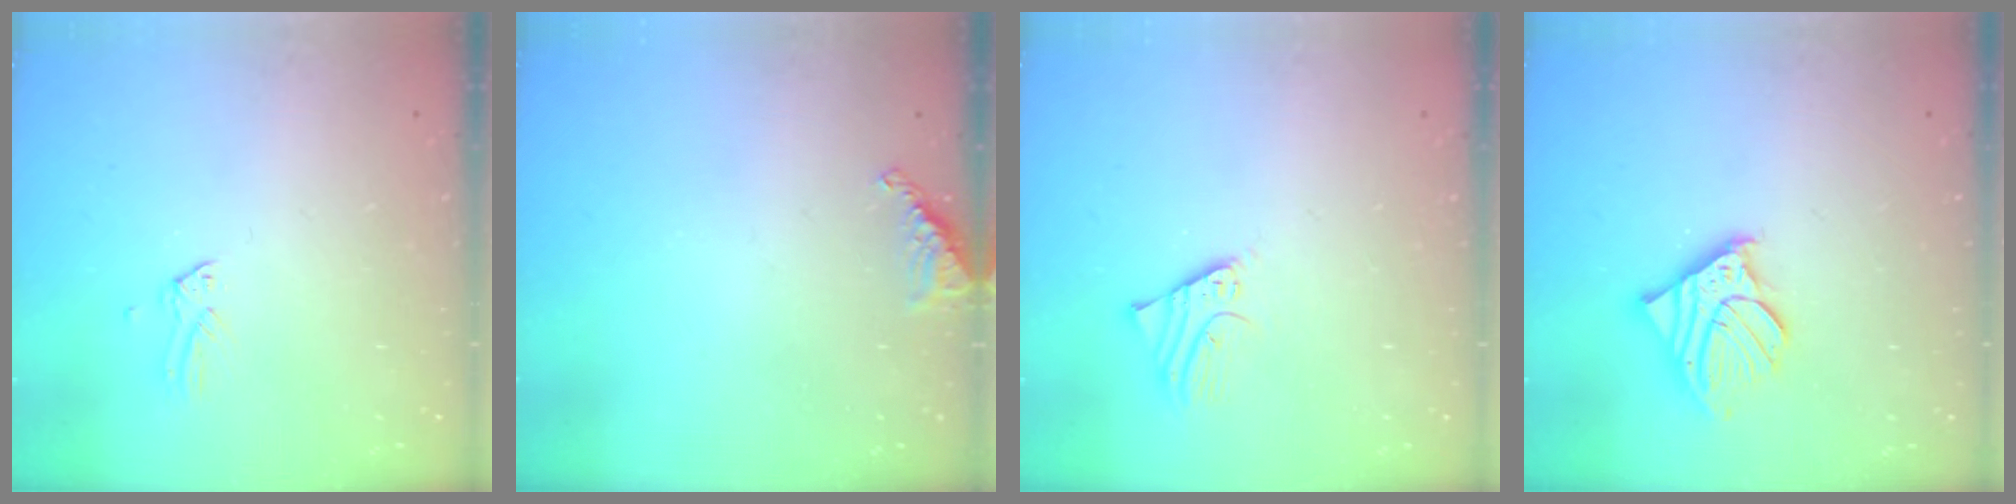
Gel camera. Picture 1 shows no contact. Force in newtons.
{"total": 7.7, "press": 7.7, "slide": 0.9}
{"total": 2.3, "press": 2.3, "slide": 0.2}
{"total": 12.7, "press": 12.5, "slide": 1.8}